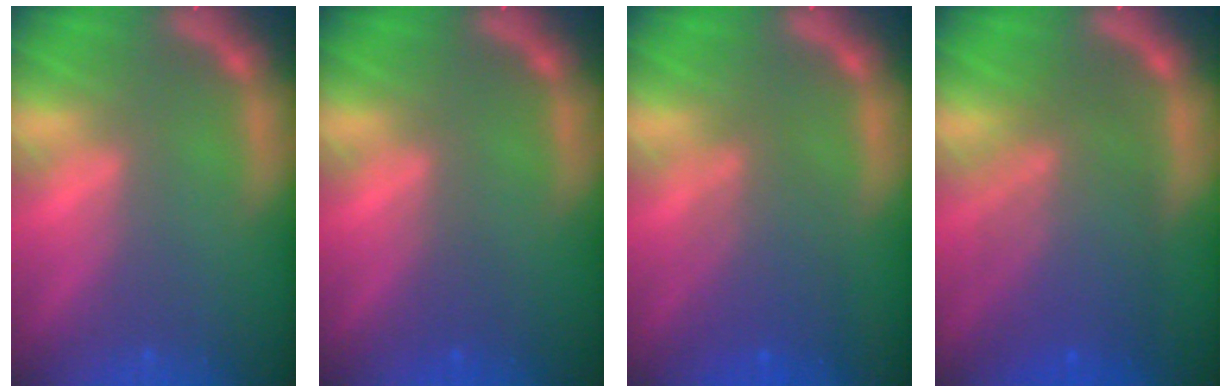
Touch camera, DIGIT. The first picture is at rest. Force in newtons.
{"total": 0.9}
{"total": 4.6}
{"total": 8.0}